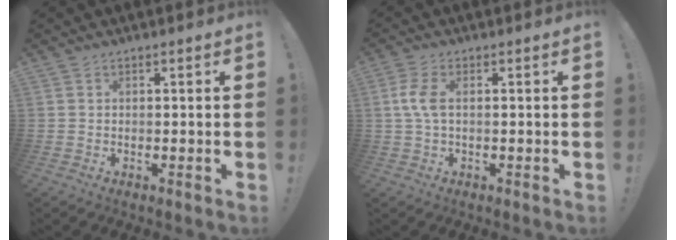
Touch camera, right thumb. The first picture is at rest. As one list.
[{"total": 5.4, "force": [0.3, 2.6, 4.8], "torque": [-0.108, 0.003, 0.003]}]